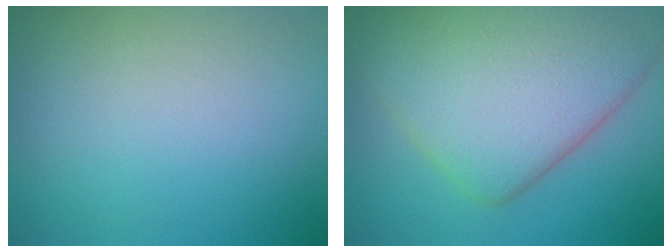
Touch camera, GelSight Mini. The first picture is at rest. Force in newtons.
{"total": 10.0, "press": 10.0, "slide": 0.4}